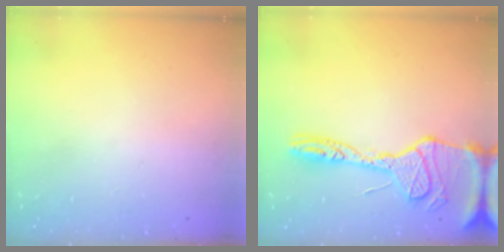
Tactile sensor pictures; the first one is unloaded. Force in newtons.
{"total": 17.8, "press": 17.7, "slide": 1.7}